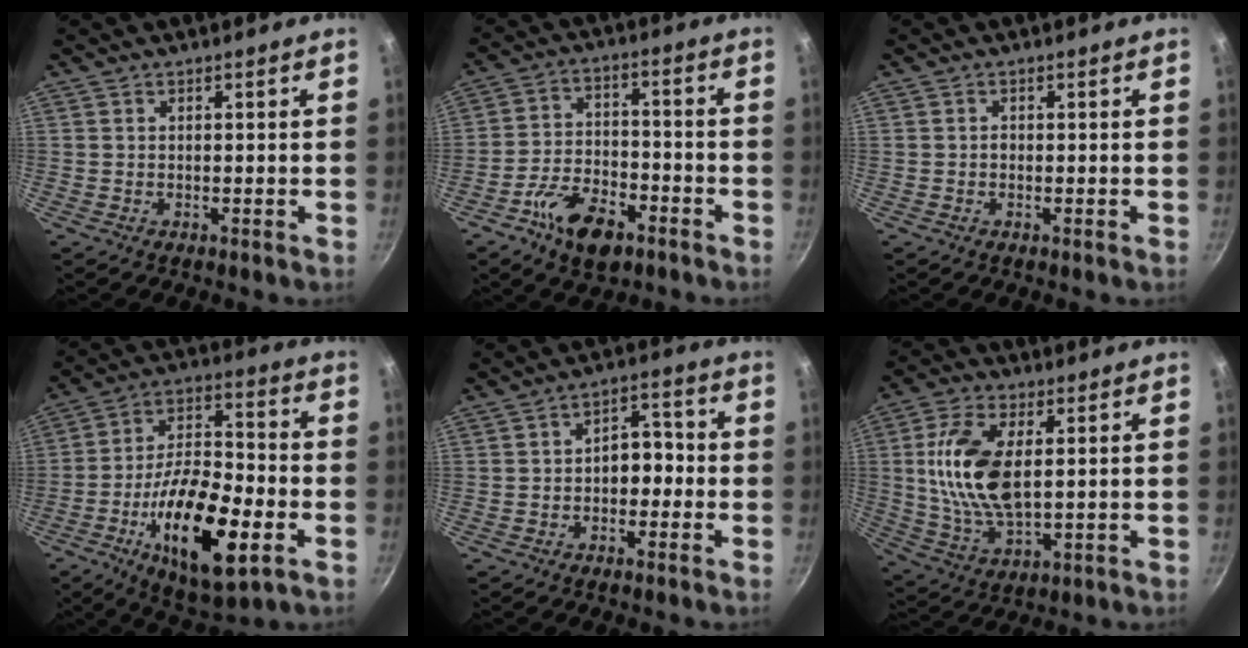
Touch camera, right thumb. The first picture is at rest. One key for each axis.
{"total": 11.7, "fx": -6.6, "fy": 6.1, "fz": 7.4, "tx": -0.117, "ty": 0.039, "tz": -0.119}
{"total": 0.6, "fx": -0.2, "fy": 0.5, "fz": 0.3, "tx": -0.004, "ty": 0.003, "tz": -0.004}
{"total": 21.9, "fx": -7.5, "fy": 8.8, "fz": 18.6, "tx": -0.306, "ty": 0.033, "tz": -0.127}
{"total": 6.0, "fx": -1.1, "fy": 4.1, "fz": 4.2, "tx": -0.014, "ty": 0.028, "tz": -0.023}
{"total": 14.5, "fx": 2.3, "fy": 7.4, "fz": 12.2, "tx": -0.234, "ty": -0.003, "tz": 0.047}